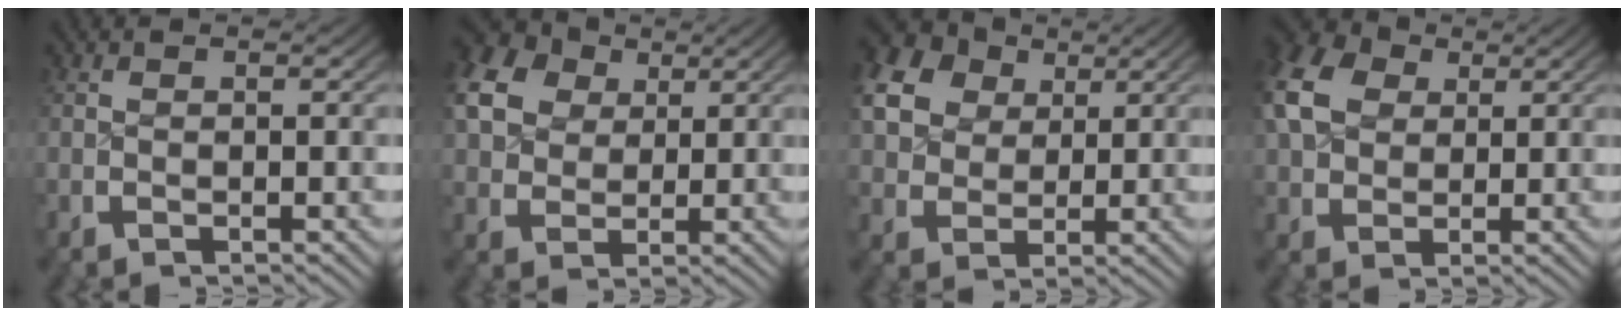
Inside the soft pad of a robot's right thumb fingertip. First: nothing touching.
{"total": 10.1, "force": [4.0, 7.9, 4.9], "torque": [-0.108, 0.006, 0.063]}
{"total": 11.3, "force": [4.5, 8.9, 5.3], "torque": [-0.120, 0.006, 0.068]}
{"total": 7.7, "force": [3.1, 5.7, 4.2], "torque": [-0.103, -0.001, 0.056]}